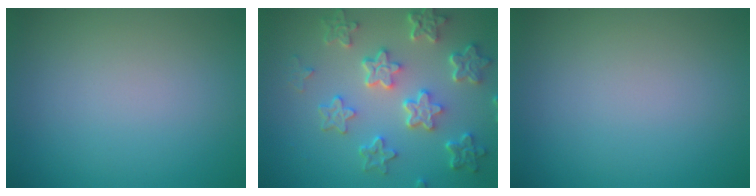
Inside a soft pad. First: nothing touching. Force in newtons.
{"total": 6.3, "press": 4.8, "slide": 4.2}
{"total": 0.0}